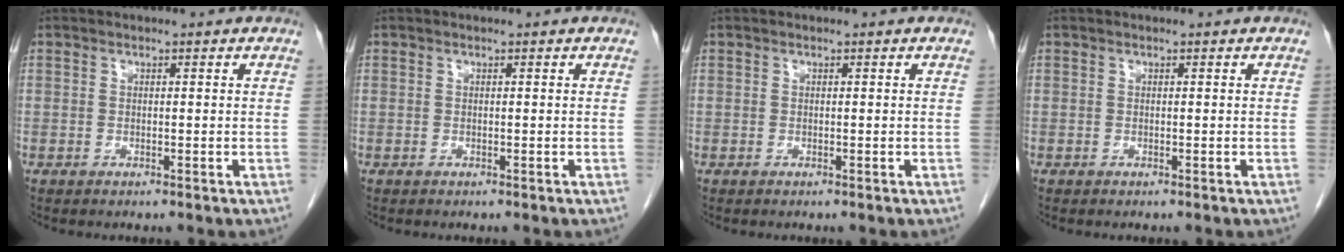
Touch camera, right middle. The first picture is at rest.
{"total": 0.0}
{"total": 0.0}
{"total": 0.0}